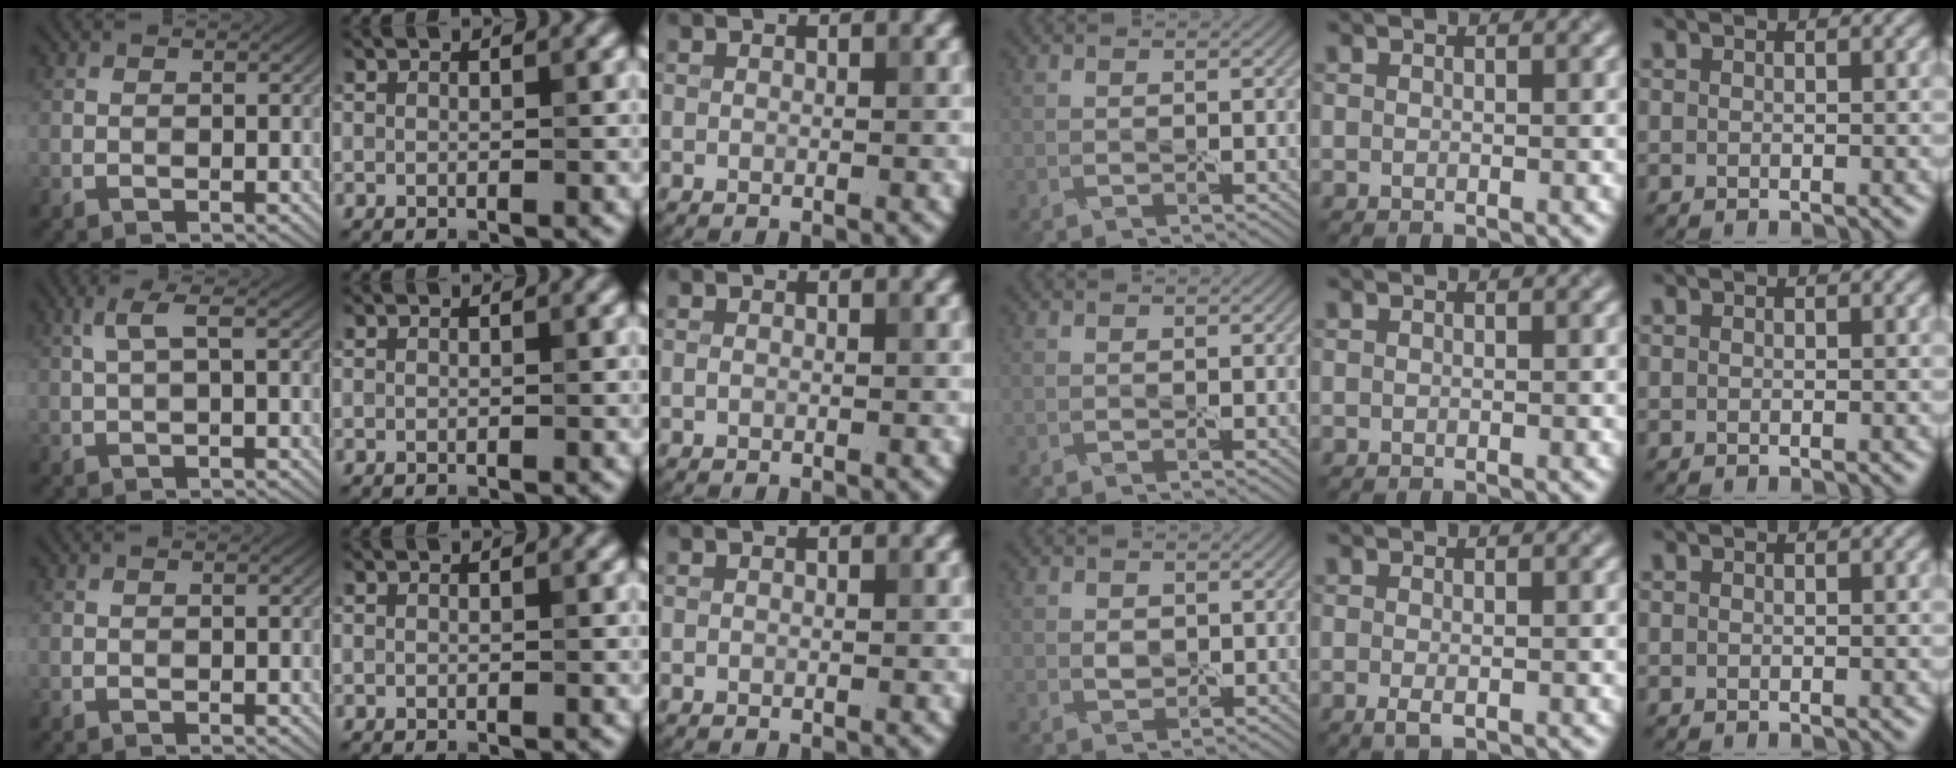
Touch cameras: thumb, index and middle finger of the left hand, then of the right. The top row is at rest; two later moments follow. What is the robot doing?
{"motion": "peel", "object": "small bumper sticker"}